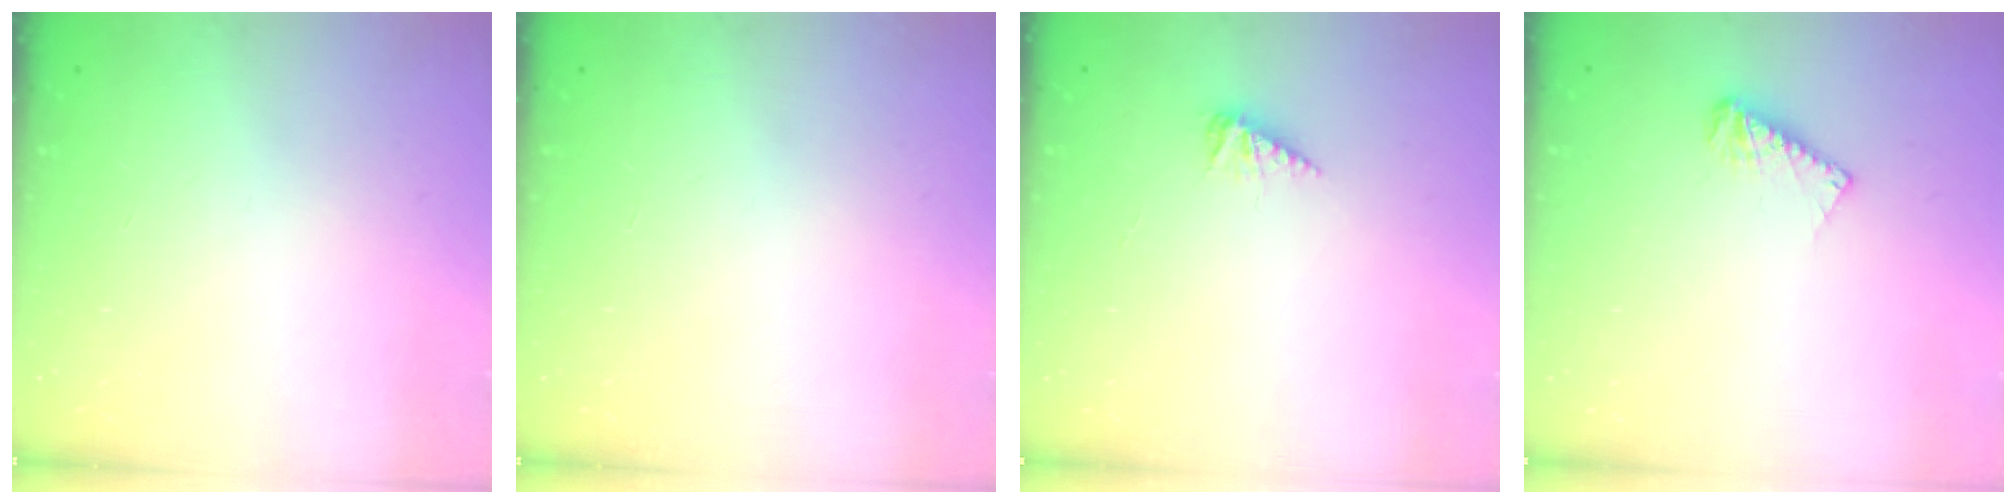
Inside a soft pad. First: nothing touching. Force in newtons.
{"total": 0.0}
{"total": 2.5, "press": 2.5, "slide": 0.4}
{"total": 5.8, "press": 5.8, "slide": 0.3}